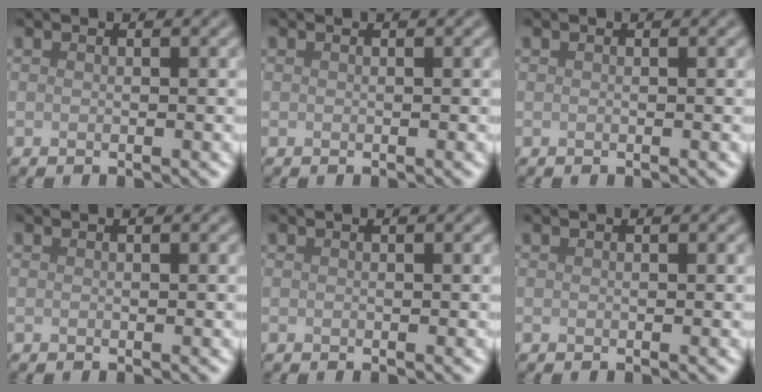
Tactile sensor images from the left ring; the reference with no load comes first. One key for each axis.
{"total": 0.0}
{"total": 0.0}
{"total": 0.0}
{"total": 0.0}
{"total": 0.0}